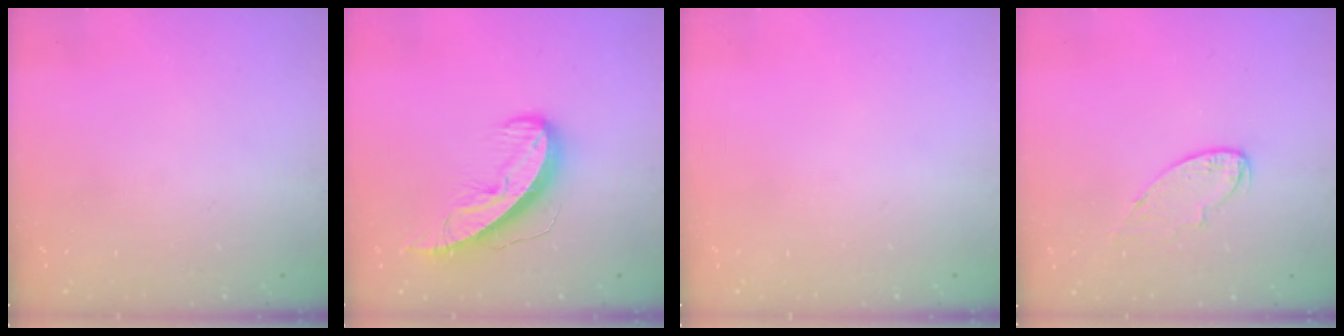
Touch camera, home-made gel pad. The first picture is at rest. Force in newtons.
{"total": 11.0, "press": 10.9, "slide": 1.2}
{"total": 0.0}
{"total": 6.0, "press": 6.0, "slide": 0.5}